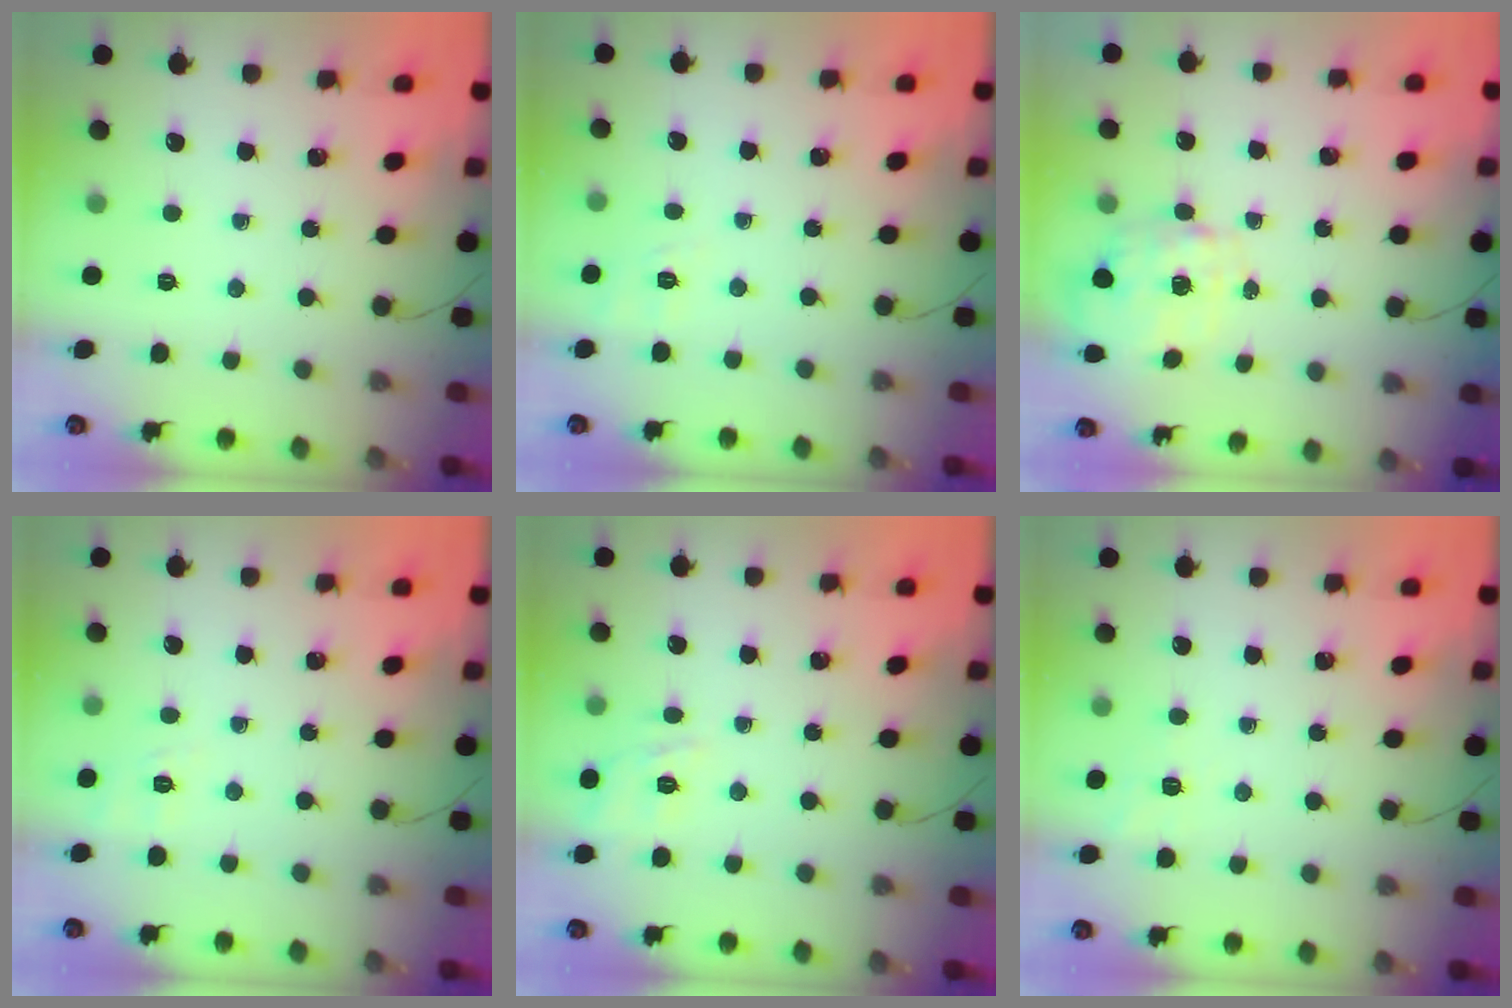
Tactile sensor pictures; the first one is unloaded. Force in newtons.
{"total": 2.0, "press": 0.7, "slide": 1.9}
{"total": 2.9, "press": 2.7, "slide": 0.9}
{"total": 2.0, "press": 0.7, "slide": 1.9}
{"total": 2.8, "press": 2.2, "slide": 1.7}
{"total": 1.9, "press": 1.0, "slide": 1.6}